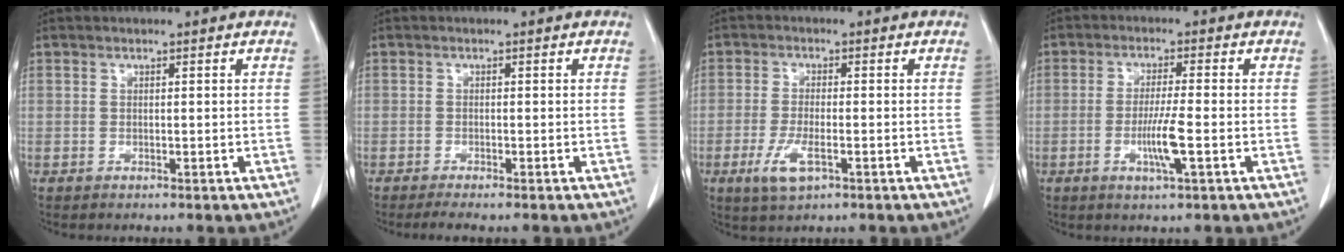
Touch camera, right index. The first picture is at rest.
{"total": 2.6, "force": [-2.2, -0.2, 1.4], "torque": [-0.021, -0.007, -0.032]}
{"total": 5.0, "force": [-2.0, 1.5, 4.4], "torque": [-0.089, -0.007, -0.031]}
{"total": 5.6, "force": [-1.6, -0.2, 5.4], "torque": [-0.101, -0.011, -0.030]}